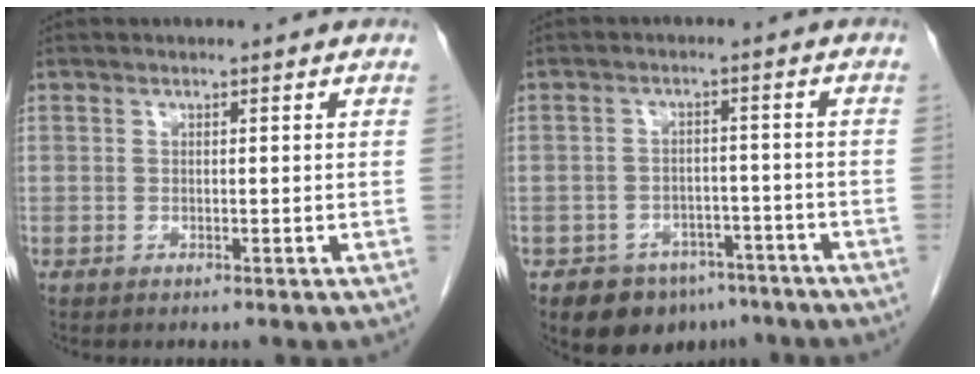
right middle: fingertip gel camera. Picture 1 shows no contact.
{"total": 8.4, "force": [-6.2, 5.1, 2.4], "torque": [-0.024, 0.010, -0.086]}